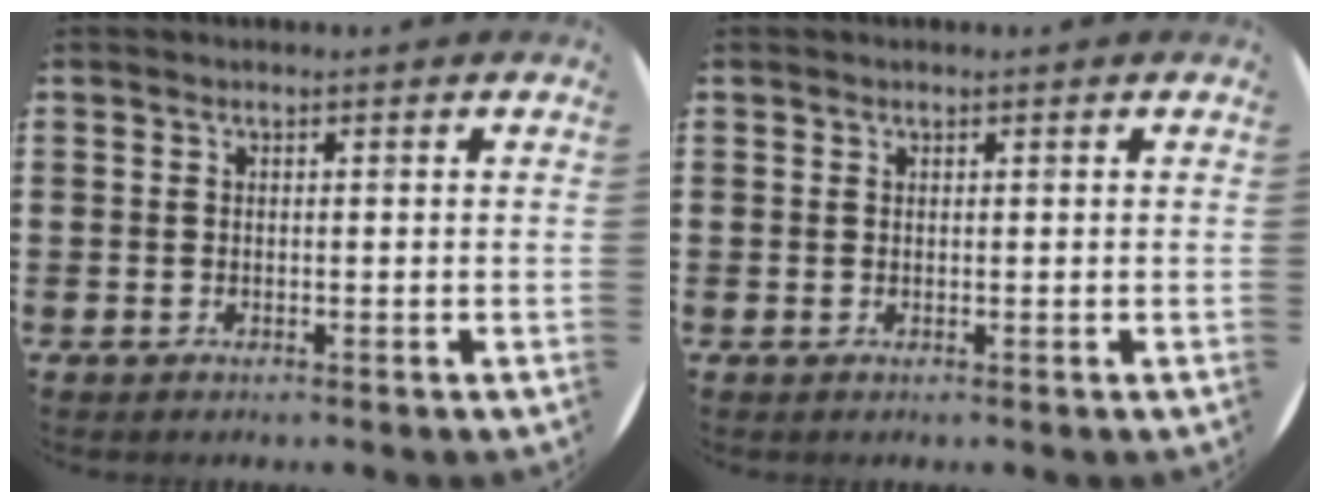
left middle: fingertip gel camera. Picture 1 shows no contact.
{"total": 0.0}